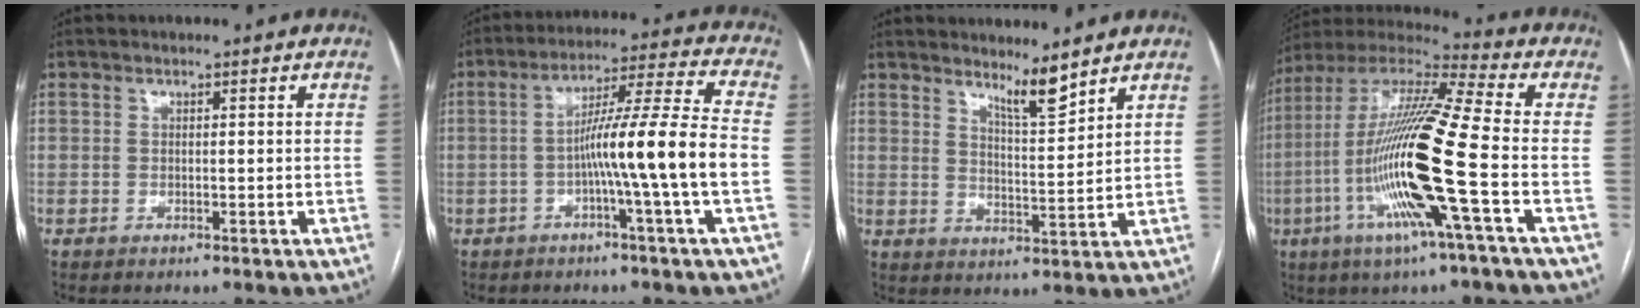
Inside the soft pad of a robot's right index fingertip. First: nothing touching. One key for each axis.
{"total": 12.5, "fx": -2.8, "fy": -2.0, "fz": 12.0, "tx": -0.198, "ty": 0.011, "tz": -0.053}
{"total": 4.8, "fx": 4.2, "fy": -0.3, "fz": 2.4, "tx": -0.044, "ty": -0.022, "tz": 0.076}
{"total": 20.3, "fx": -5.1, "fy": 0.1, "fz": 19.6, "tx": -0.403, "ty": -0.016, "tz": -0.110}